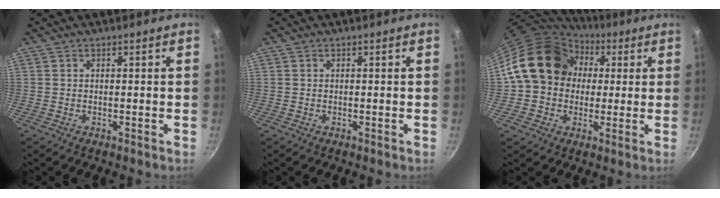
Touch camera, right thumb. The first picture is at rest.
{"total": 0.0}
{"total": 17.1, "force": [3.1, 14.2, 9.1], "torque": [-0.126, 0.034, 0.043]}